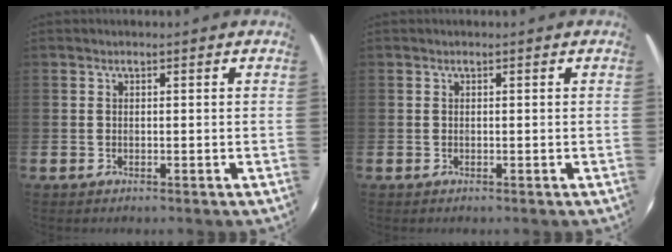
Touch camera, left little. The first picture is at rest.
{"total": 0.0}